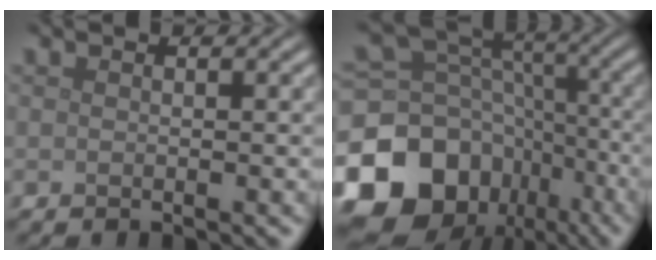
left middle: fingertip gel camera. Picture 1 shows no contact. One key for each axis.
{"total": 16.3, "fx": -8.1, "fy": 12.6, "fz": 6.4, "tx": -0.172, "ty": -0.009, "tz": -0.129}